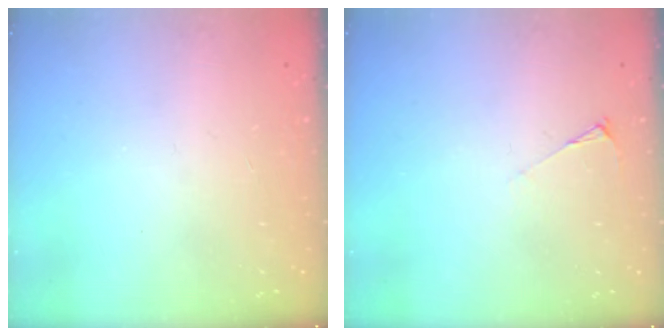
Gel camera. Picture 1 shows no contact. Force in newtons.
{"total": 3.6, "press": 3.5, "slide": 0.5}